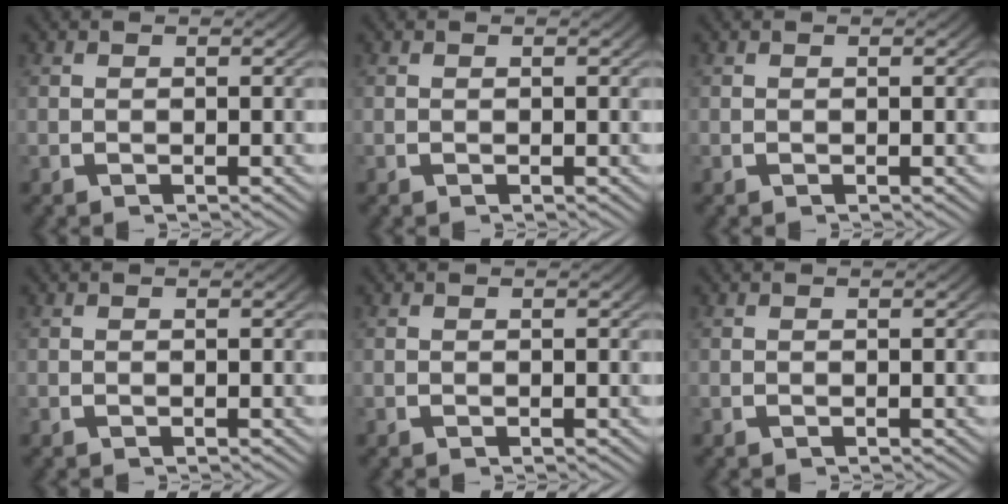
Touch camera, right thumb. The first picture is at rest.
{"total": 0.0}
{"total": 0.0}
{"total": 0.0}
{"total": 0.0}
{"total": 0.0}